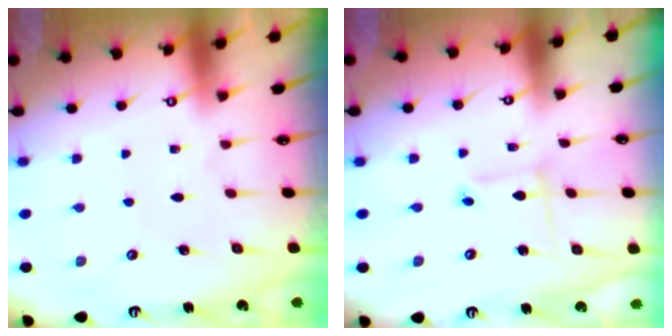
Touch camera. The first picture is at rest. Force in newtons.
{"total": 3.7, "press": 3.7, "slide": 0.4}